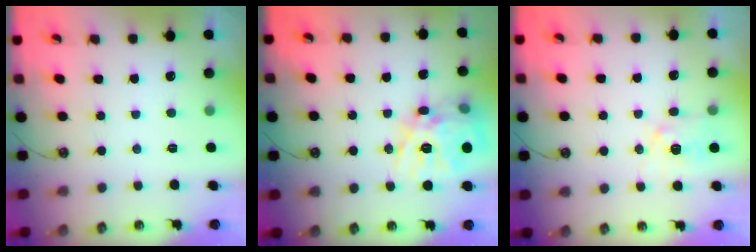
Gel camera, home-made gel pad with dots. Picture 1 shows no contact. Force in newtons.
{"total": 20.2, "press": 20.0, "slide": 2.8}
{"total": 5.4, "press": 5.4, "slide": 0.5}